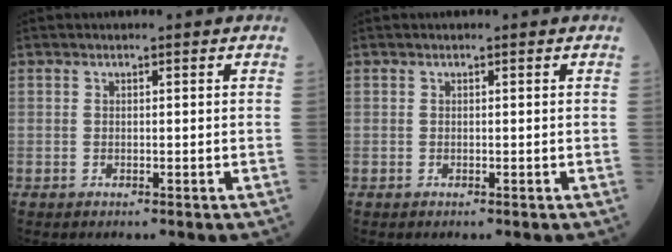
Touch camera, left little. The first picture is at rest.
{"total": 0.0}